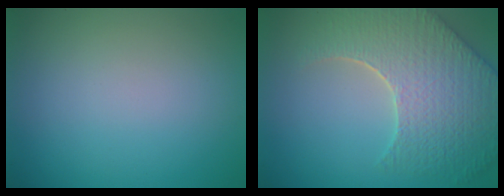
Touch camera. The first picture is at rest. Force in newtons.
{"total": 8.6, "press": 6.3, "slide": 5.9}